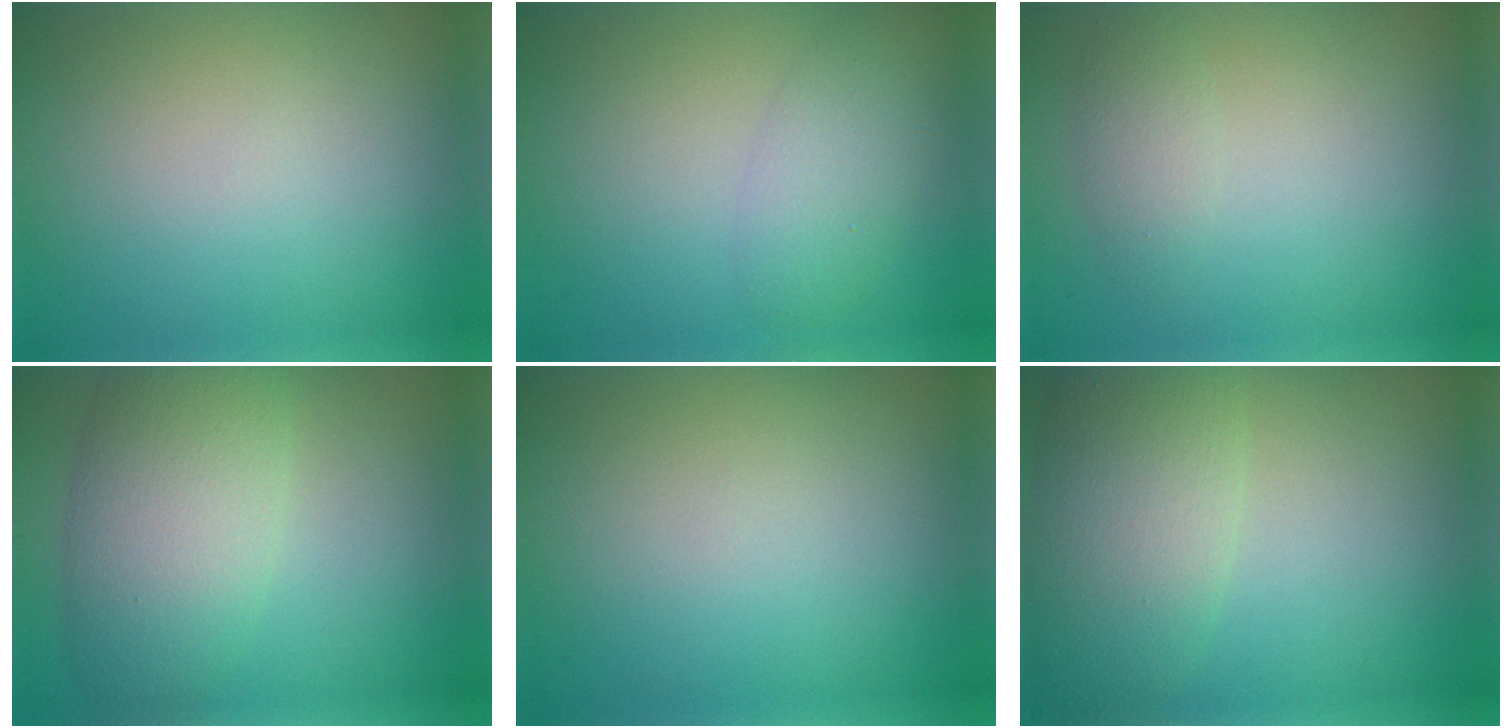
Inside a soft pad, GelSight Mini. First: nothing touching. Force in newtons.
{"total": 2.8, "press": 2.8, "slide": 0.2}
{"total": 1.6, "press": 1.6, "slide": 0.1}
{"total": 7.0, "press": 7.0, "slide": 0.1}
{"total": 0.0}
{"total": 7.1, "press": 7.0, "slide": 0.4}